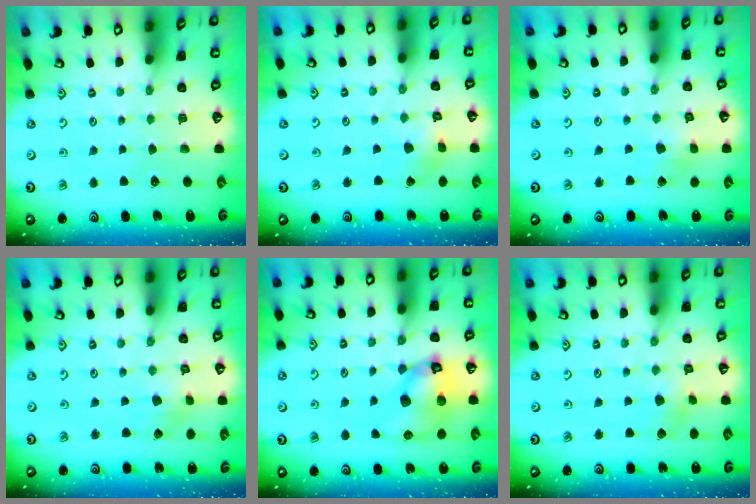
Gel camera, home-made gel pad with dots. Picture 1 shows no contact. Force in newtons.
{"total": 2.0, "press": 2.0, "slide": 0.3}
{"total": 2.9, "press": 2.9, "slide": 0.6}
{"total": 2.0, "press": 1.9, "slide": 0.3}
{"total": 12.0, "press": 11.9, "slide": 1.8}
{"total": 3.2, "press": 3.2, "slide": 0.3}